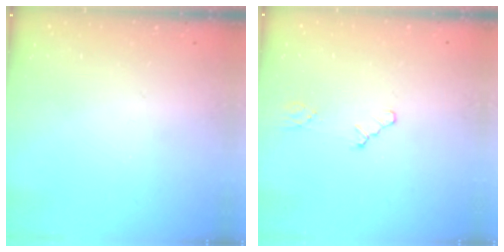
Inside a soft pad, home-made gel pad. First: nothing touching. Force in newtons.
{"total": 1.0, "press": 1.0, "slide": 0.3}